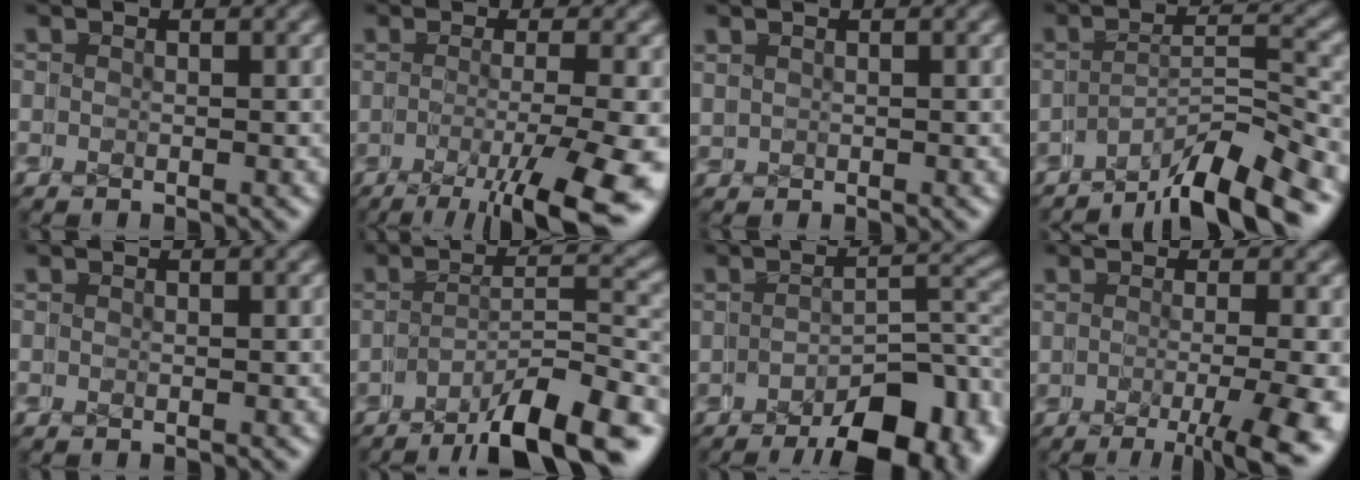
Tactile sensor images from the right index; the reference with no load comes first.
{"total": 7.6, "force": [-4.9, 2.0, 5.4], "torque": [-0.066, -0.022, -0.059]}
{"total": 0.8, "force": [0.5, 0.3, -0.5], "torque": [0.010, 0.006, 0.005]}
{"total": 7.3, "force": [-6.3, 1.5, 3.4], "torque": [-0.015, 0.007, -0.099]}
{"total": 0.0}
{"total": 8.7, "force": [-7.4, 1.5, 4.4], "torque": [-0.028, 0.009, -0.112]}
{"total": 7.7, "force": [-5.6, 2.5, 4.7], "torque": [-0.024, 0.007, -0.085]}
{"total": 6.3, "force": [-4.4, 2.0, 4.1], "torque": [-0.039, -0.014, -0.057]}